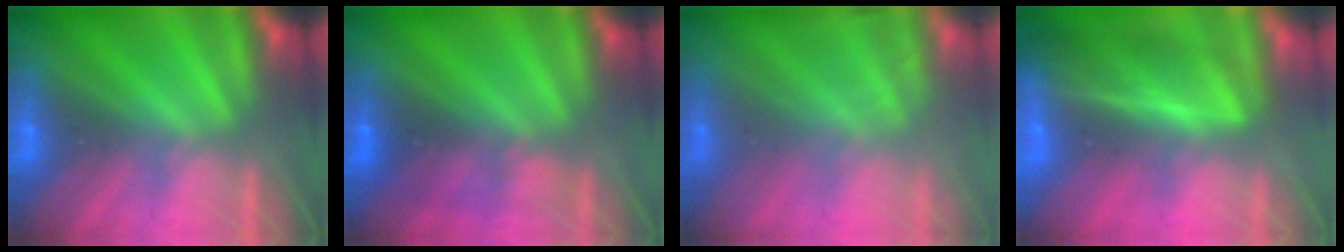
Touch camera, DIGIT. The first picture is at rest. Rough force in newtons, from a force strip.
{"total": 2.7}
{"total": 2.5}
{"total": 11.2}